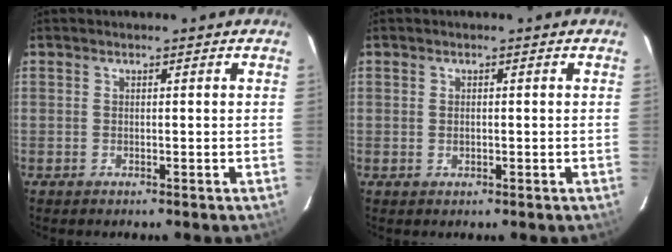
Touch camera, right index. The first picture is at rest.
{"total": 0.8, "force": [-0.1, 0.6, 0.5], "torque": [-0.009, 0.002, 0.000]}